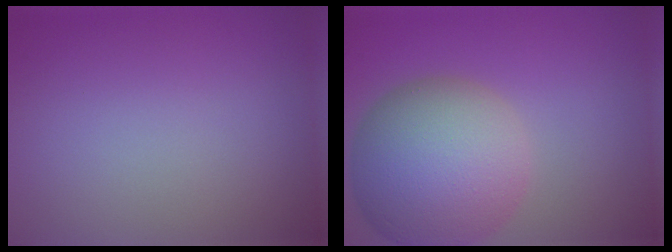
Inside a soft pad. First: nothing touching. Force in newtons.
{"total": 11.2, "press": 11.1, "slide": 0.4}